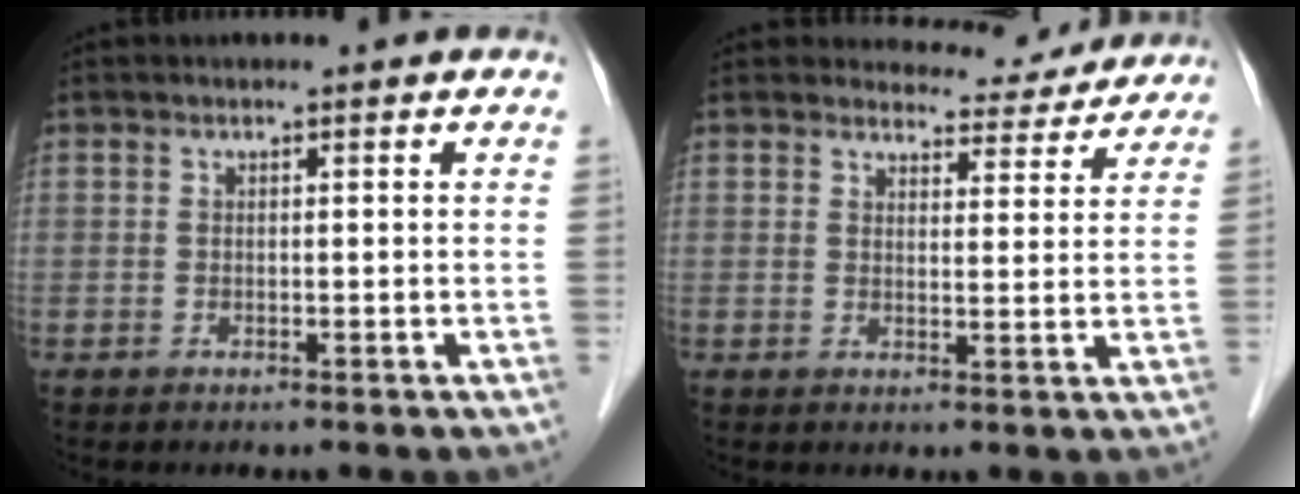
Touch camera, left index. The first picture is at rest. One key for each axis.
{"total": 6.6, "fx": 6.4, "fy": 1.8, "fz": -0.2, "tx": 0.009, "ty": -0.007, "tz": 0.070}